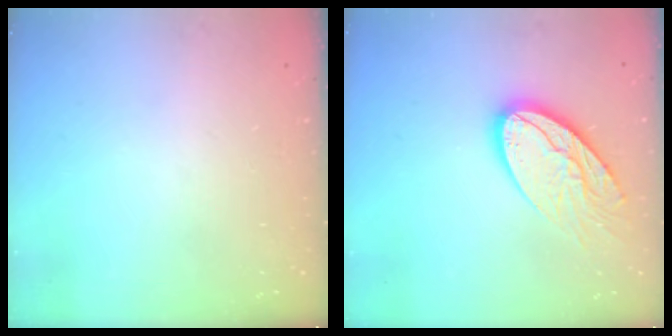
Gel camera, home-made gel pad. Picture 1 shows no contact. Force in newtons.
{"total": 14.4, "press": 14.3, "slide": 1.2}